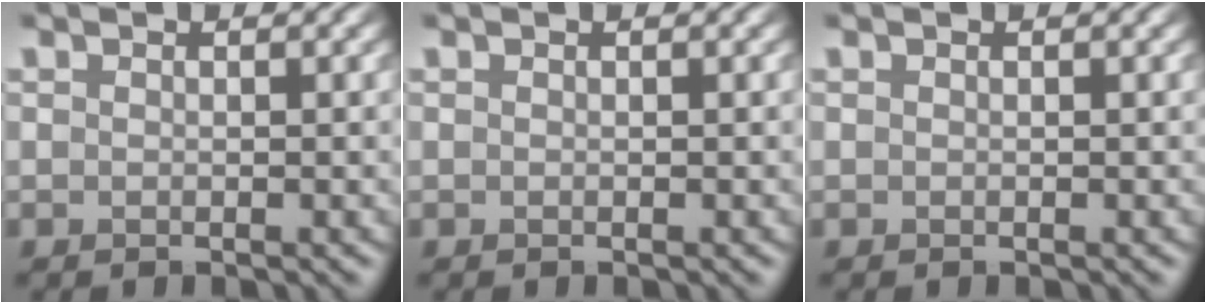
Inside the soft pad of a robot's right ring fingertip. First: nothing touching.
{"total": 0.0}
{"total": 0.0}